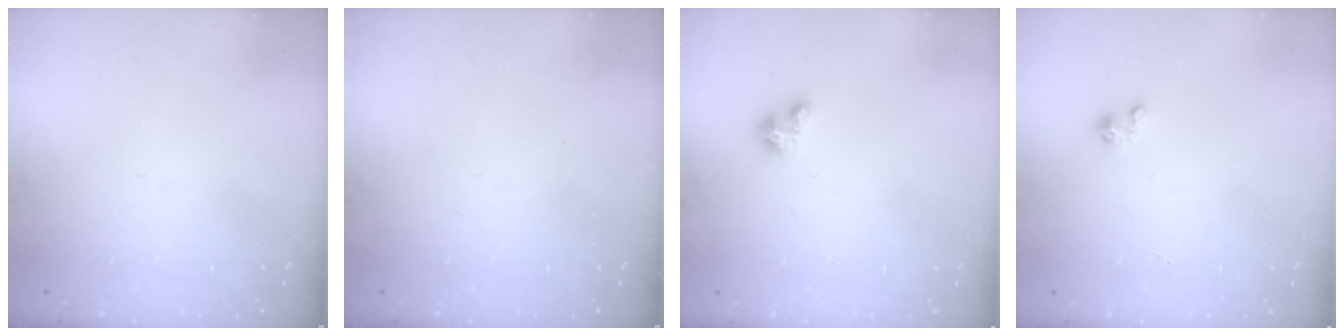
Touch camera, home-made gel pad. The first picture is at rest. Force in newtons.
{"total": 0.0}
{"total": 3.5, "press": 3.4, "slide": 0.3}
{"total": 1.2, "press": 1.1, "slide": 0.1}